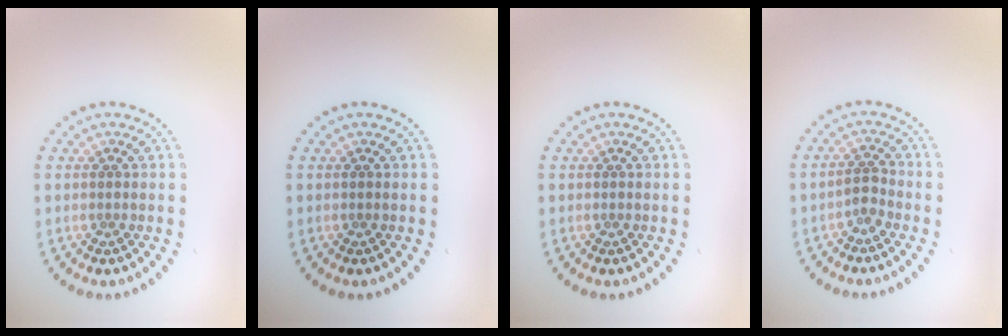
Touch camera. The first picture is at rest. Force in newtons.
{"total": 0.0}
{"total": 0.0}
{"total": 1.6, "press": 1.3, "slide": 1.0}